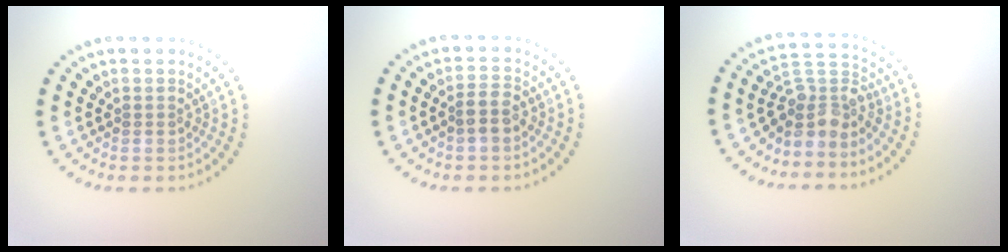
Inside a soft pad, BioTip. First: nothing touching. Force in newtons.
{"total": 2.0, "press": 1.8, "slide": 0.8}
{"total": 3.7, "press": 2.8, "slide": 2.4}